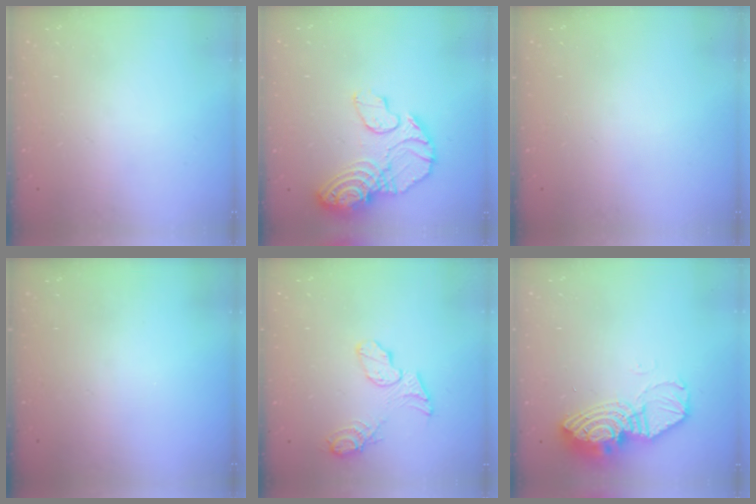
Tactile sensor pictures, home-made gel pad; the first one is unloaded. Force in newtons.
{"total": 15.8, "press": 15.6, "slide": 1.9}
{"total": 0.0}
{"total": 0.0}
{"total": 9.0, "press": 9.0, "slide": 0.7}
{"total": 14.8, "press": 14.7, "slide": 1.5}